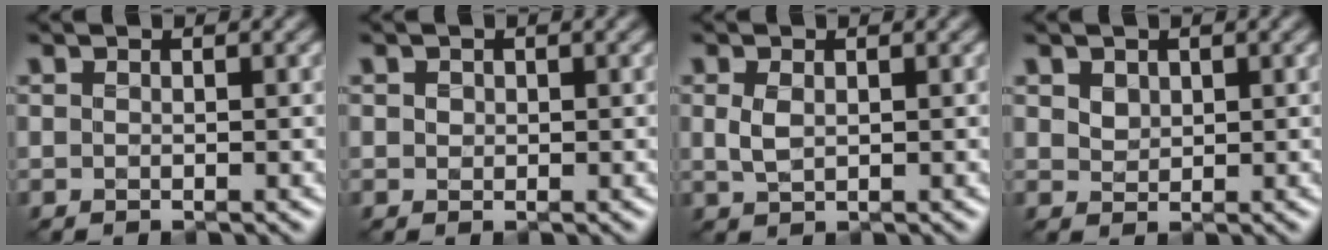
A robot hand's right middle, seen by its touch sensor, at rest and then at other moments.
{"total": 0.8, "force": [0.2, 0.7, 0.3], "torque": [-0.005, -0.003, 0.004]}
{"total": 1.5, "force": [0.0, 0.9, 1.2], "torque": [-0.033, -0.003, 0.003]}
{"total": 1.8, "force": [0.9, 1.3, 0.9], "torque": [-0.023, -0.002, 0.020]}